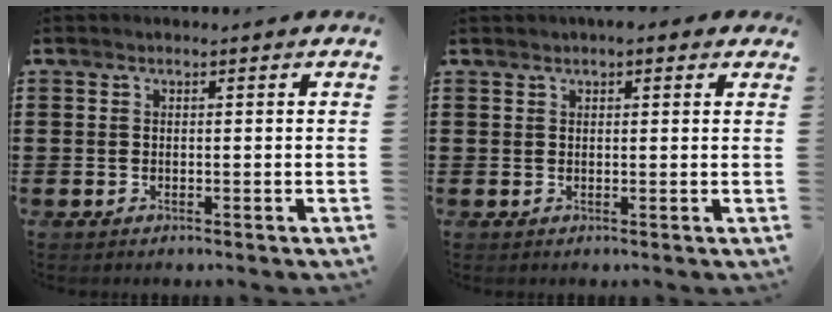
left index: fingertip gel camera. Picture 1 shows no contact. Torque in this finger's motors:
{"motor_torque": [2.14, 0.00, 0.31, -0.05]}